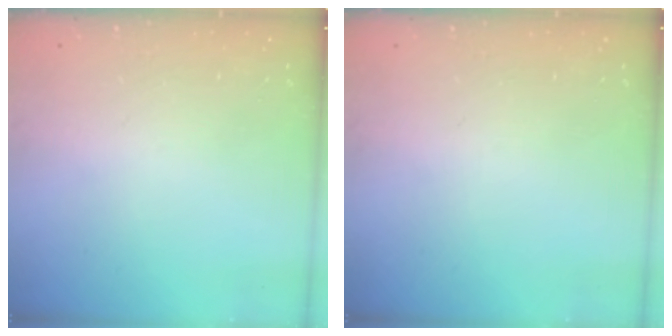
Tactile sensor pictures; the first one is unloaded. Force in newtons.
{"total": 0.0}